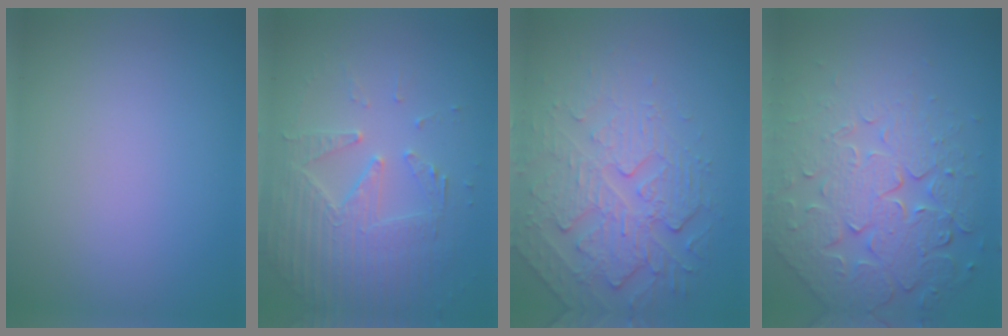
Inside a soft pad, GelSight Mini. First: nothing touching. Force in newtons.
{"total": 4.2, "press": 3.9, "slide": 1.6}
{"total": 4.4, "press": 4.0, "slide": 1.6}
{"total": 7.7, "press": 5.8, "slide": 5.0}